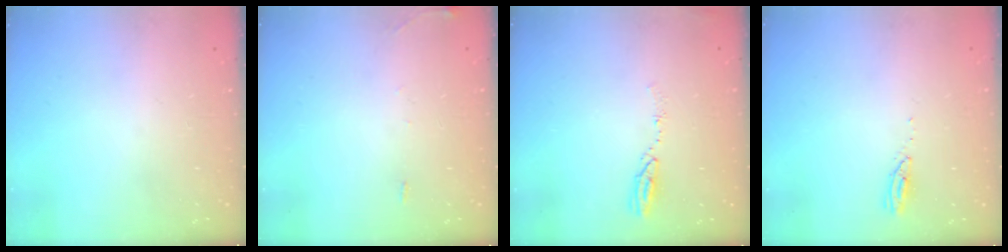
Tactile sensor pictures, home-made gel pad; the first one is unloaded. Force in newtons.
{"total": 5.8, "press": 5.7, "slide": 0.9}
{"total": 4.8, "press": 4.8, "slide": 0.4}
{"total": 3.0, "press": 2.9, "slide": 0.4}